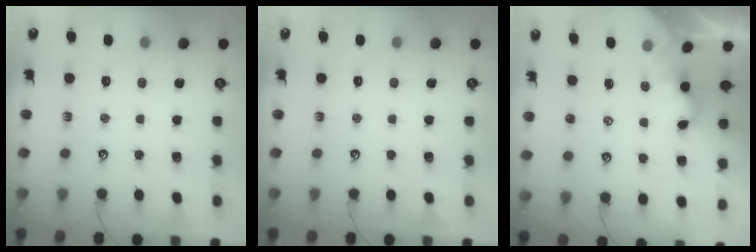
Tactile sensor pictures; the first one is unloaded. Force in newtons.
{"total": 0.0}
{"total": 2.2, "press": 2.2, "slide": 0.2}